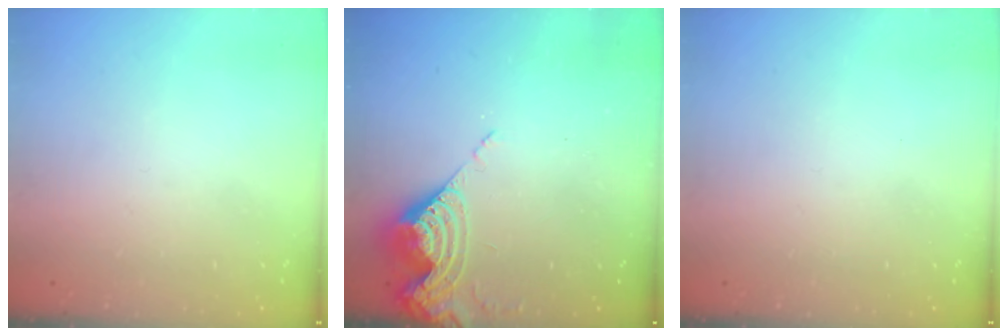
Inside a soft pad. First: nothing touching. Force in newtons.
{"total": 8.5, "press": 8.4, "slide": 0.9}
{"total": 0.0}